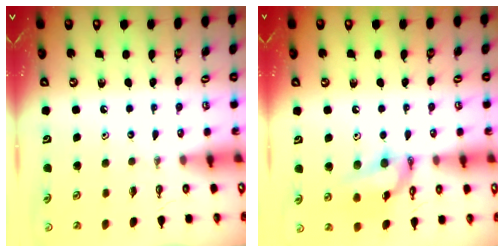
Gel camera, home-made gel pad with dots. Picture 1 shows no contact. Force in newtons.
{"total": 12.7, "press": 12.7, "slide": 1.0}